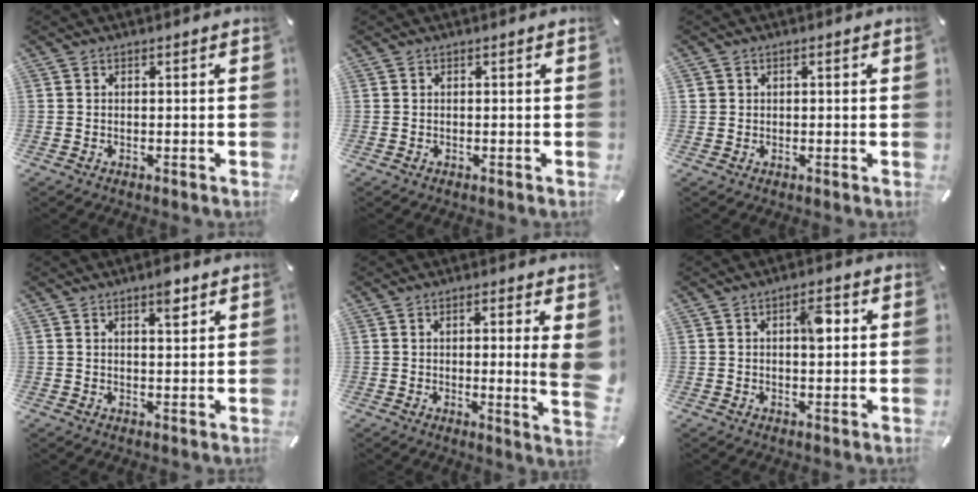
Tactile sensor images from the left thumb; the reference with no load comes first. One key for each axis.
{"total": 0.0}
{"total": 0.9, "fx": 0.2, "fy": 0.8, "fz": 0.3, "tx": -0.007, "ty": 0.005, "tz": 0.002}
{"total": 4.0, "fx": 2.6, "fy": 1.4, "fz": 2.6, "tx": -0.034, "ty": -0.009, "tz": 0.042}
{"total": 8.5, "fx": 1.4, "fy": -0.2, "fz": 8.4, "tx": -0.116, "ty": -0.029, "tz": 0.018}
{"total": 6.0, "fx": 1.5, "fy": 2.7, "fz": 5.2, "tx": -0.067, "ty": -0.004, "tz": 0.015}